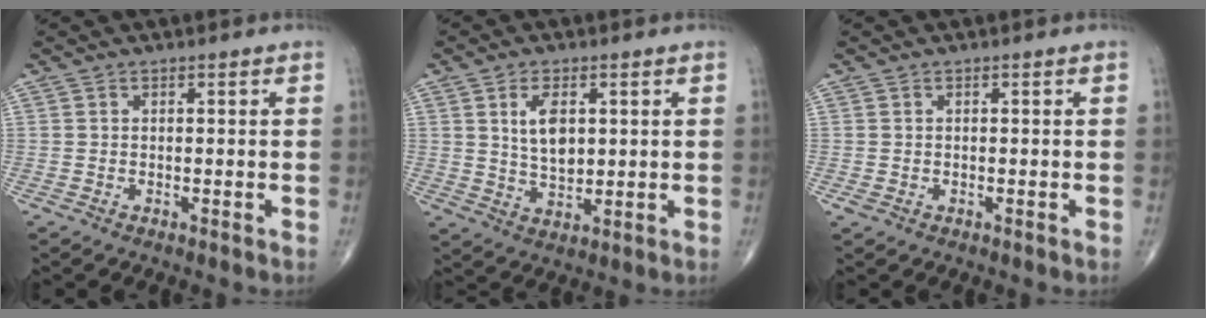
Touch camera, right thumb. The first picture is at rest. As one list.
[{"total": 6.8, "force": [1.9, 3.8, 5.3], "torque": [-0.082, -0.011, 0.040]}, {"total": 0.9, "force": [-0.3, 0.7, 0.5], "torque": [-0.013, 0.000, -0.003]}]